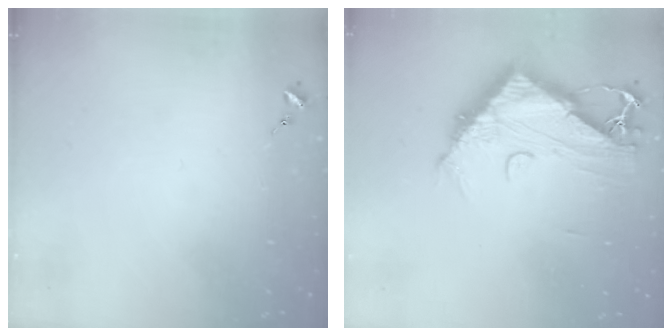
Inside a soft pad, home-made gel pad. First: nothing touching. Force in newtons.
{"total": 13.4, "press": 13.3, "slide": 1.5}